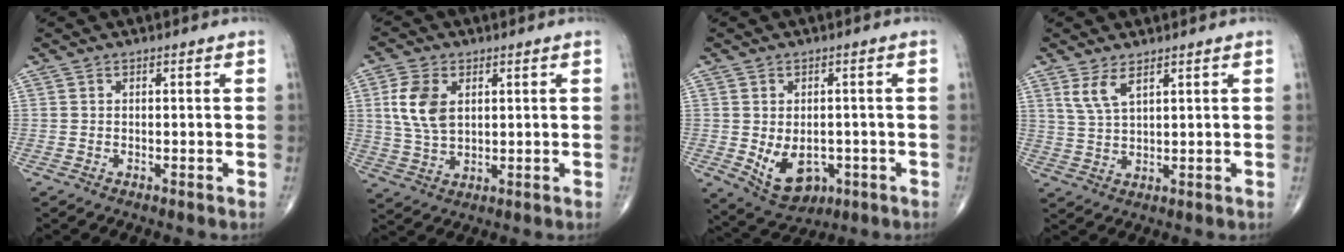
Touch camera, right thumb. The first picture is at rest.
{"total": 8.6, "force": [2.2, 5.3, 6.3], "torque": [-0.126, -0.004, 0.047]}
{"total": 9.1, "force": [-2.0, 6.3, 6.3], "torque": [-0.077, 0.001, -0.014]}
{"total": 4.5, "force": [2.7, 1.6, 3.3], "torque": [-0.067, -0.013, 0.062]}